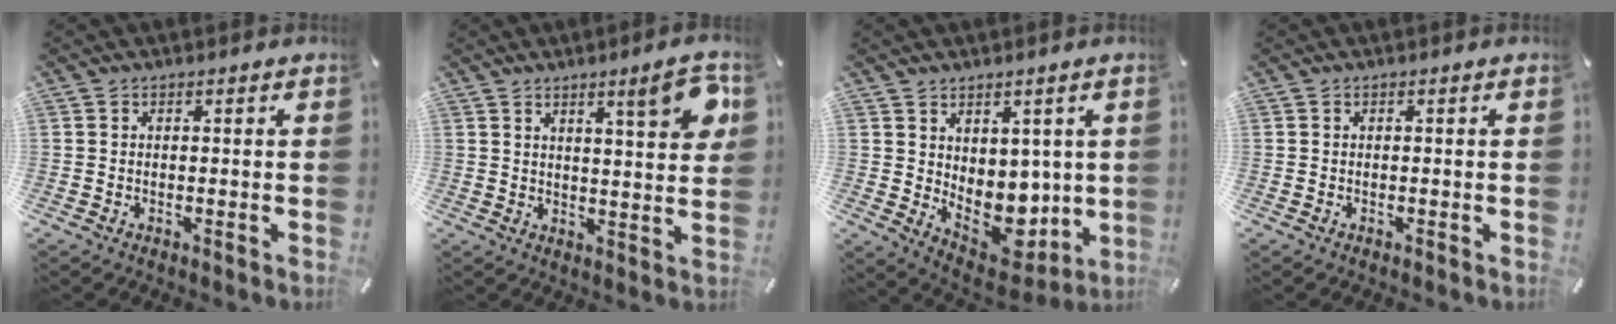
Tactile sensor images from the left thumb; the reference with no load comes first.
{"total": 9.4, "force": [5.3, 2.1, 7.5], "torque": [-0.104, -0.025, 0.082]}
{"total": 8.9, "force": [1.1, 7.8, 4.2], "torque": [-0.038, -0.032, 0.037]}
{"total": 0.0}